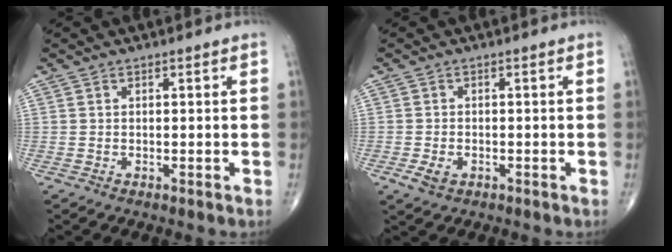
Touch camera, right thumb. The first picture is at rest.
{"total": 2.5, "force": [-1.0, 1.6, 1.7], "torque": [-0.033, -0.001, -0.015]}